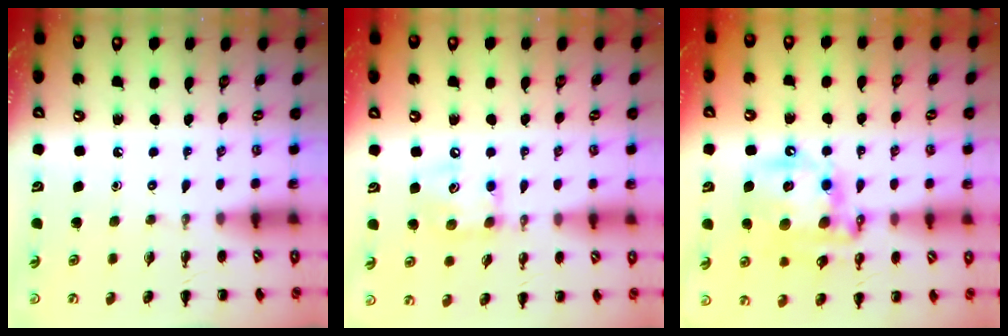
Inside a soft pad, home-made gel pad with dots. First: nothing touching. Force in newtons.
{"total": 8.9, "press": 8.8, "slide": 1.0}
{"total": 15.7, "press": 15.3, "slide": 3.4}